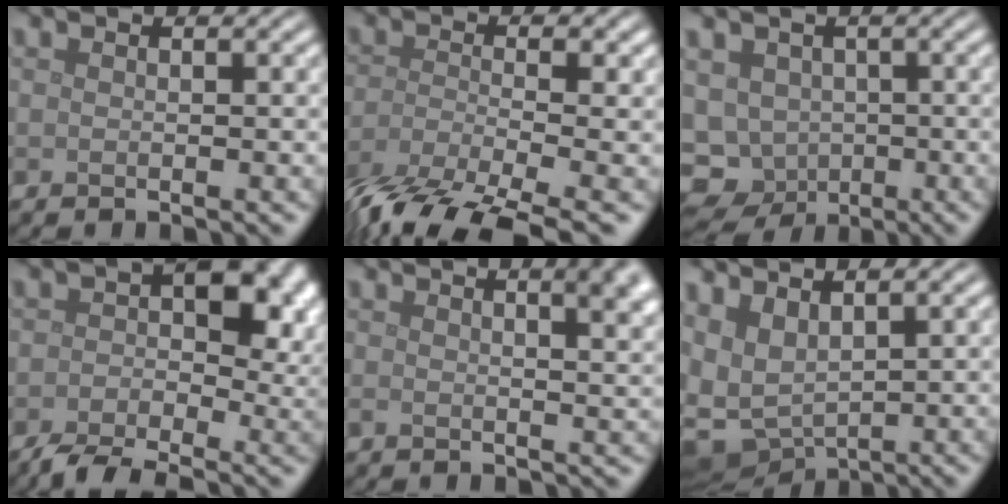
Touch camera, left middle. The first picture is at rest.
{"total": 8.0, "force": [-5.5, 2.1, 5.4], "torque": [-0.100, -0.015, -0.104]}
{"total": 8.7, "force": [-3.6, 7.4, 2.8], "torque": [-0.049, -0.027, -0.063]}
{"total": 9.3, "force": [-2.0, 5.2, 7.4], "torque": [-0.102, 0.001, -0.047]}
{"total": 6.1, "force": [2.3, 2.7, 5.0], "torque": [-0.021, 0.018, 0.020]}
{"total": 5.3, "force": [0.2, 3.7, 3.8], "torque": [-0.085, -0.014, 0.017]}